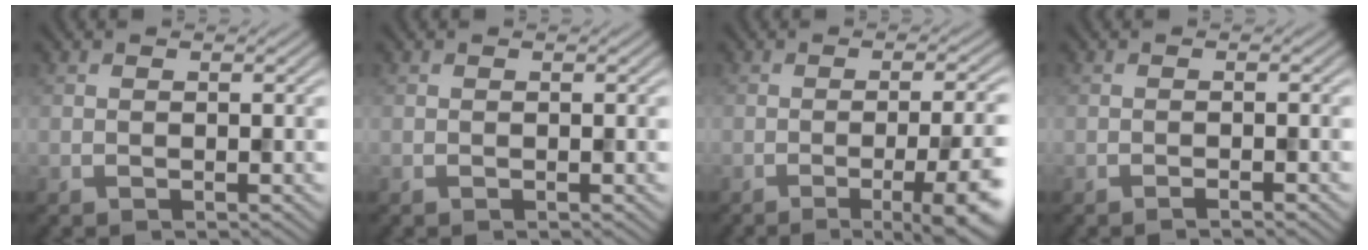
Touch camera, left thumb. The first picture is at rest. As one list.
[{"total": 0.0}, {"total": 9.7, "force": [-3.4, 2.4, 8.8], "torque": [-0.112, -0.006, -0.047]}, {"total": 1.1, "force": [-0.8, 0.0, 0.8], "torque": [-0.011, 0.003, -0.018]}]